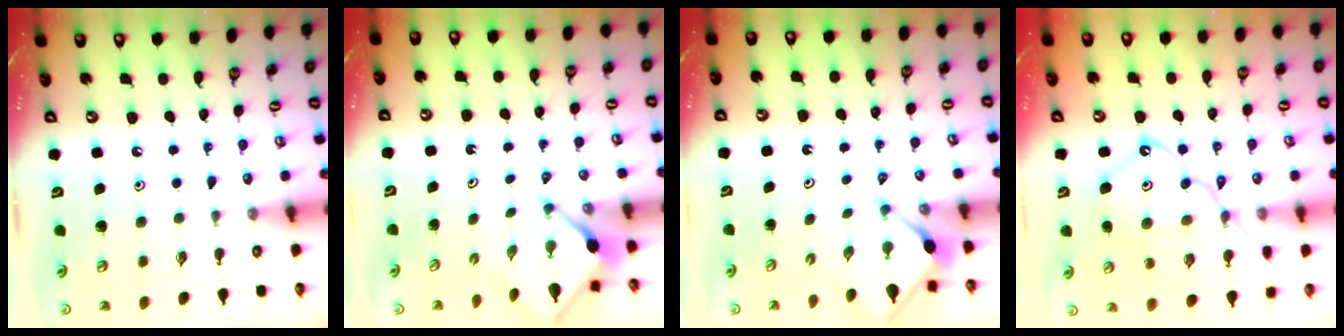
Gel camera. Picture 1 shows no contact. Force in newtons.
{"total": 2.5, "press": 2.5, "slide": 0.3}
{"total": 2.9, "press": 2.9, "slide": 0.4}
{"total": 13.9, "press": 13.8, "slide": 1.4}